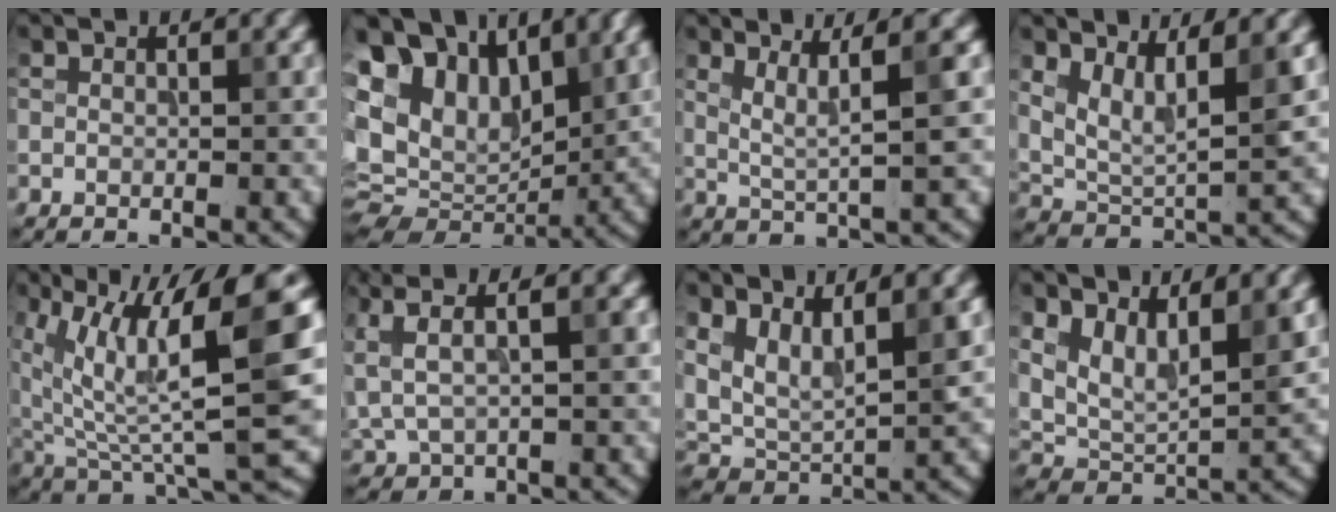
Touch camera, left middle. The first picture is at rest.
{"total": 15.5, "force": [6.7, 9.4, 10.4], "torque": [-0.228, 0.038, 0.131]}
{"total": 3.3, "force": [1.5, 0.2, 2.9], "torque": [-0.053, -0.003, 0.033]}
{"total": 4.9, "force": [2.4, 1.7, 3.8], "torque": [-0.086, -0.011, 0.053]}
{"total": 12.0, "force": [4.5, 3.4, 10.6], "torque": [-0.206, -0.002, 0.090]}
{"total": 5.8, "force": [3.0, 2.1, 4.5], "torque": [-0.114, 0.019, 0.057]}
{"total": 6.0, "force": [2.3, 2.9, 4.7], "torque": [-0.106, -0.011, 0.045]}
{"total": 6.8, "force": [3.0, 3.5, 5.0], "torque": [-0.105, -0.013, 0.058]}